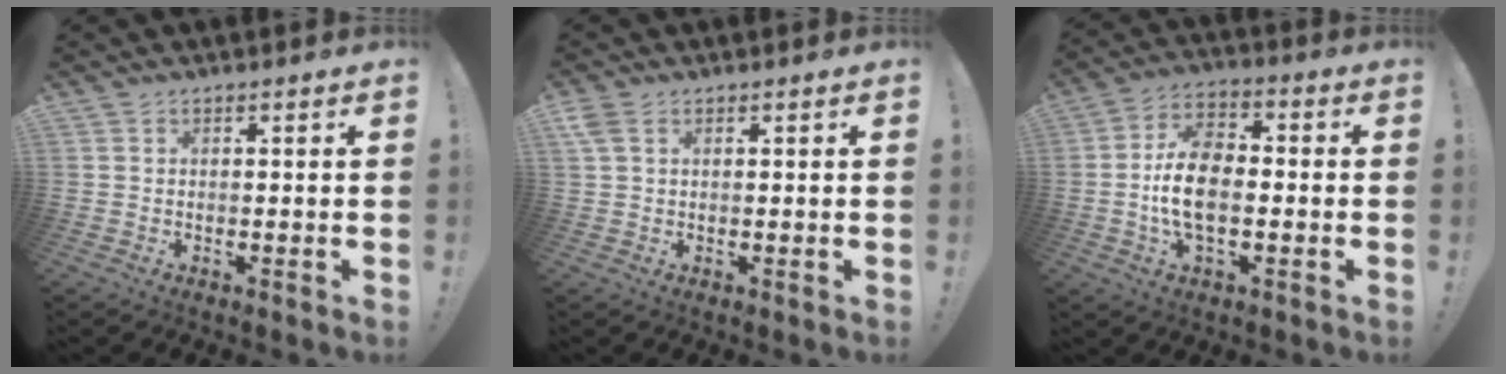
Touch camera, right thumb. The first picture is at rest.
{"total": 3.5, "force": [1.4, 2.1, 2.4], "torque": [-0.054, 0.007, 0.031]}
{"total": 12.7, "force": [-2.1, 7.6, 9.9], "torque": [-0.182, 0.005, -0.040]}